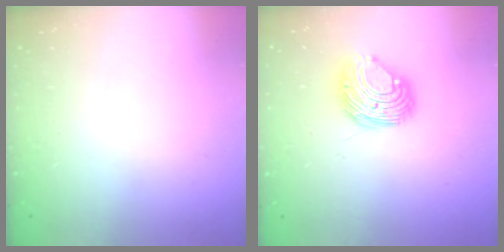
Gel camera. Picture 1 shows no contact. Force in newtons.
{"total": 10.3, "press": 10.2, "slide": 1.1}